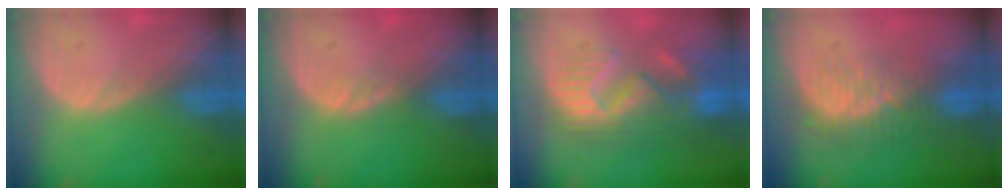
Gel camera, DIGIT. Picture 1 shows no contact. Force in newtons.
{"total": 1.1, "press": 1.0, "slide": 0.2}
{"total": 10.9, "press": 9.8, "slide": 4.9}
{"total": 8.4, "press": 7.5, "slide": 3.8}